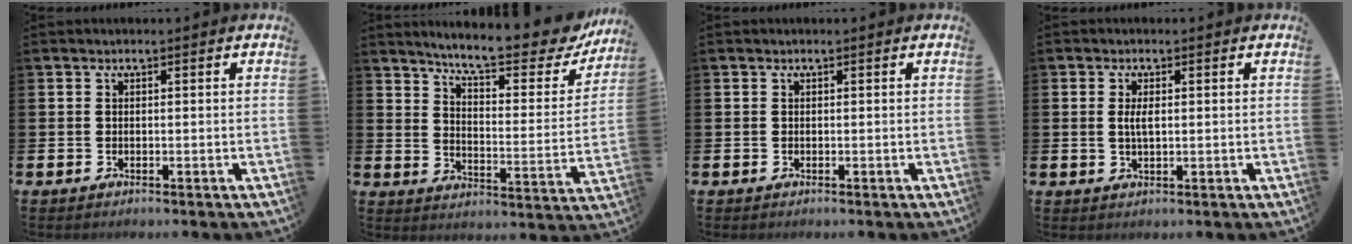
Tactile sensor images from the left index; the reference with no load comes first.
{"total": 8.9, "force": [7.9, 1.5, 3.6], "torque": [-0.083, -0.058, 0.130]}
{"total": 0.0}
{"total": 2.3, "force": [0.4, 0.9, 2.0], "torque": [-0.040, 0.004, 0.004]}